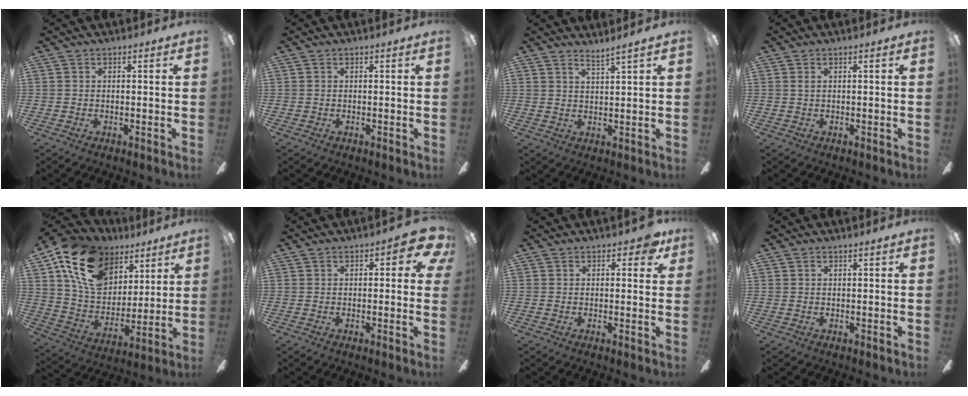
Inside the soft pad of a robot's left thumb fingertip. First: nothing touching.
{"total": 0.0}
{"total": 2.9, "force": [2.6, -0.7, 0.9], "torque": [-0.023, -0.016, 0.047]}
{"total": 1.1, "force": [0.2, 0.1, 1.1], "torque": [-0.020, 0.000, 0.003]}
{"total": 18.8, "force": [10.4, 12.7, 9.1], "torque": [-0.171, -0.040, 0.197]}
{"total": 5.9, "force": [1.9, 2.7, 4.9], "torque": [-0.051, -0.003, 0.027]}
{"total": 3.7, "force": [1.8, 1.8, 2.6], "torque": [-0.031, -0.002, 0.027]}
{"total": 0.7, "force": [0.4, 0.0, 0.5], "torque": [-0.009, 0.001, 0.007]}